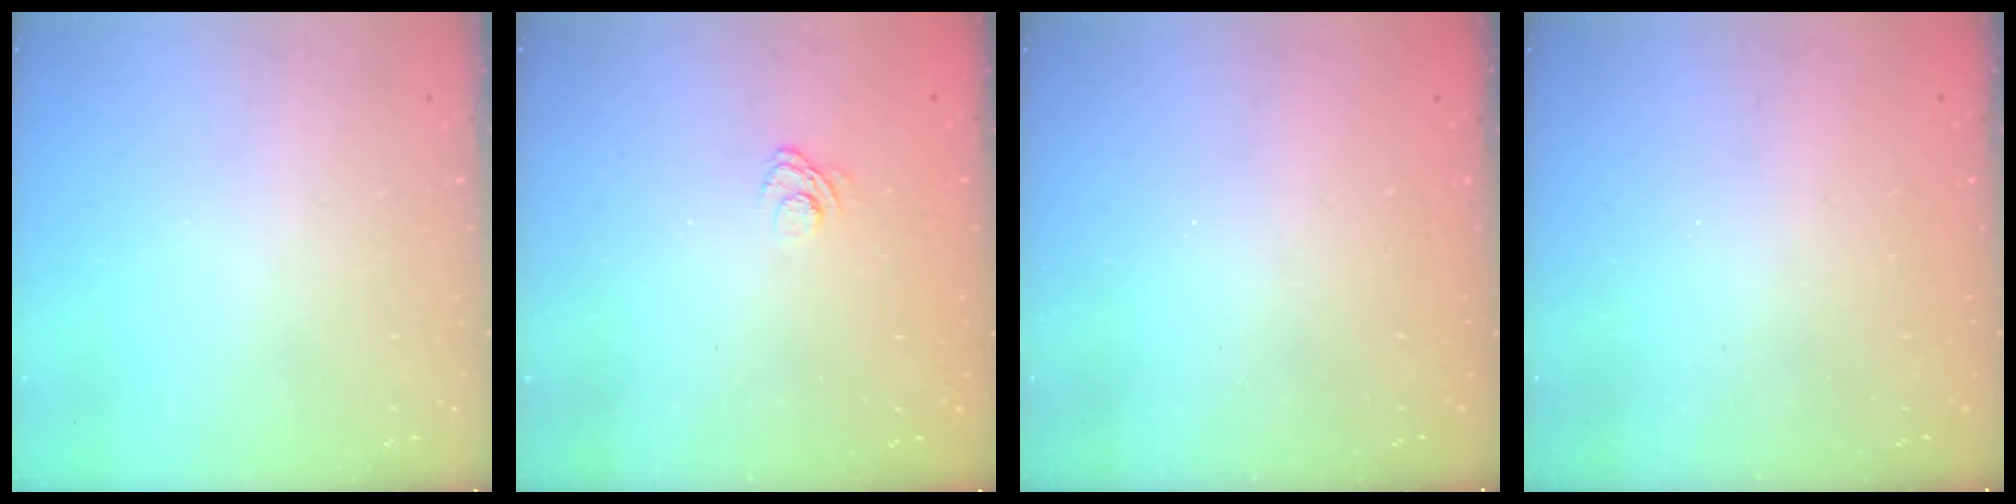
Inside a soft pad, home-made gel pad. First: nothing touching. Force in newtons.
{"total": 3.2, "press": 3.0, "slide": 1.1}
{"total": 2.4, "press": 2.2, "slide": 0.8}
{"total": 2.6, "press": 2.5, "slide": 0.8}